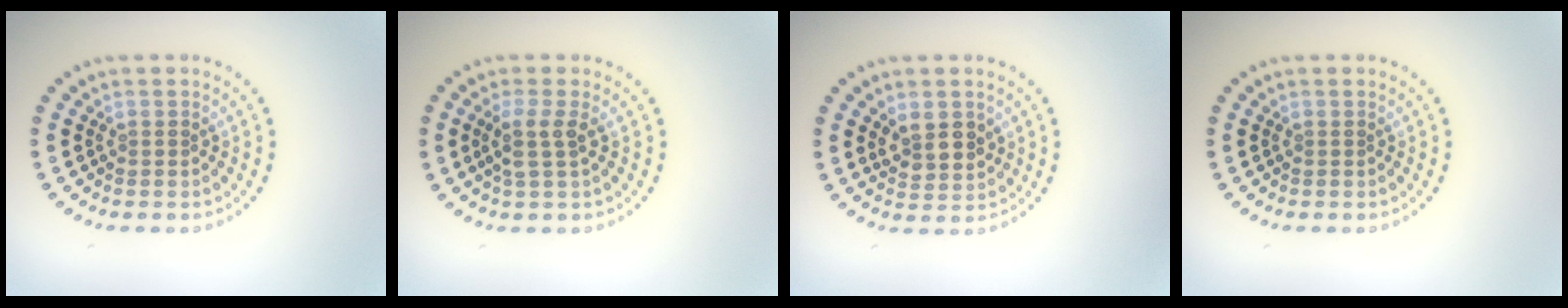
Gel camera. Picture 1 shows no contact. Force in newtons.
{"total": 2.1, "press": 1.7, "slide": 1.3}
{"total": 2.8, "press": 2.6, "slide": 1.1}
{"total": 0.0}